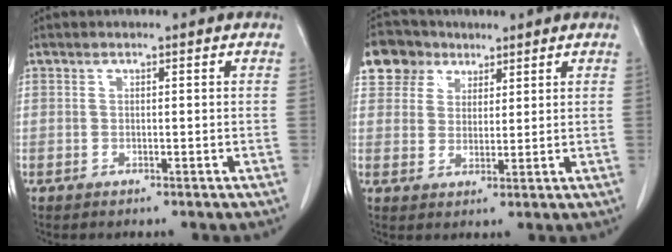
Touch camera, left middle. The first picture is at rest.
{"total": 6.3, "force": [4.0, 4.8, 0.9], "torque": [-0.022, 0.016, 0.077]}